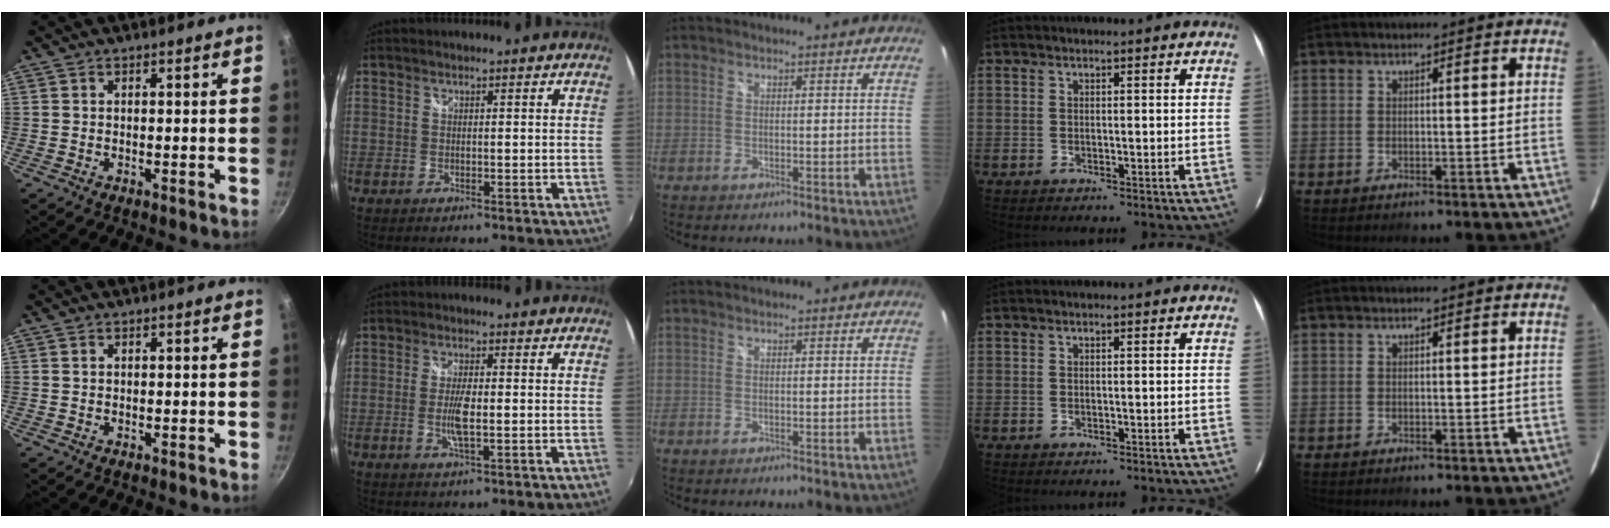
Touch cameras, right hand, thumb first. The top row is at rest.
{"thumb": {"total": 0.5, "force": [0.3, 0.4, 0.2], "torque": [-0.004, 0.001, 0.004]}, "index": {"total": 4.4, "force": [-0.5, 0.9, 4.2], "torque": [-0.084, -0.001, -0.009]}}